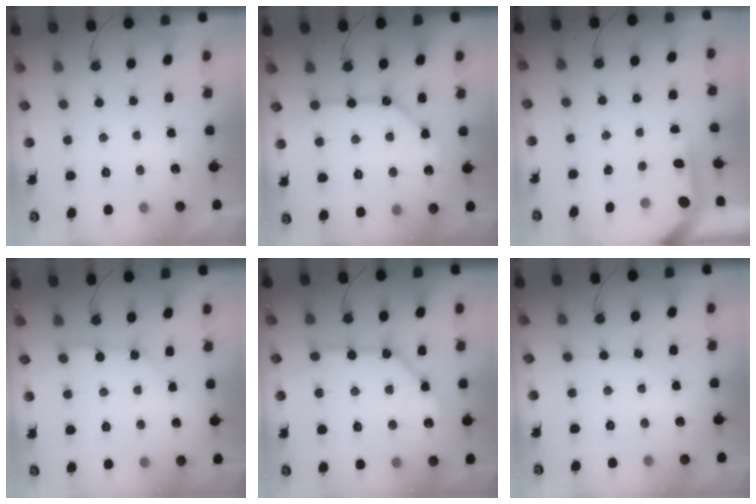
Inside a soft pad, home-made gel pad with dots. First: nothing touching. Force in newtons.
{"total": 13.1, "press": 13.1, "slide": 1.5}
{"total": 3.6, "press": 3.6, "slide": 0.3}
{"total": 3.0, "press": 2.9, "slide": 0.3}
{"total": 12.4, "press": 12.3, "slide": 1.6}
{"total": 2.2, "press": 2.1, "slide": 0.4}